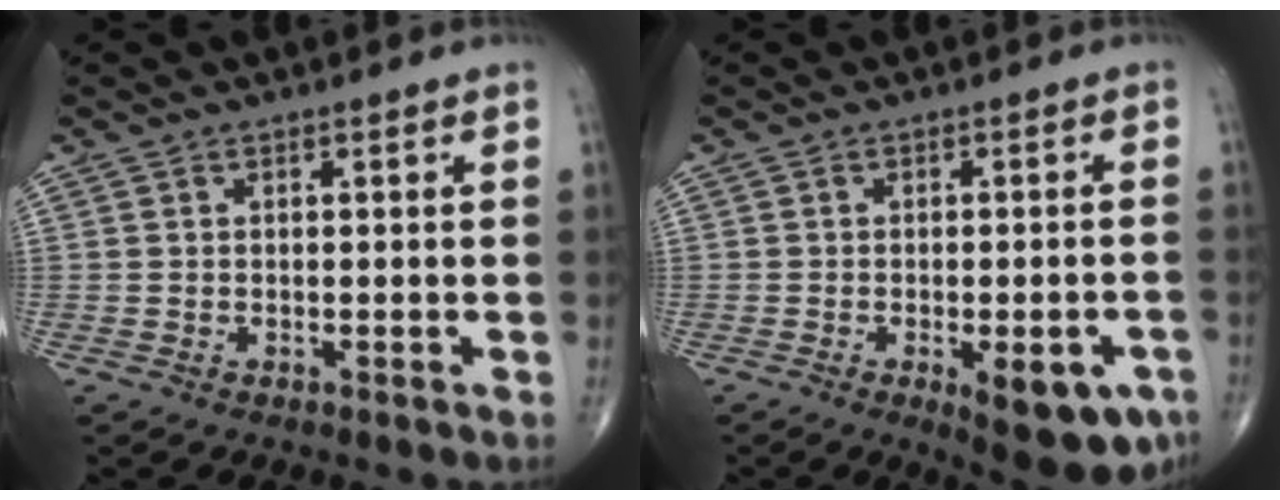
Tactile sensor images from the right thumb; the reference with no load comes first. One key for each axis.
{"total": 11.1, "fx": -4.9, "fy": 4.2, "fz": 9.1, "tx": -0.095, "ty": 0.007, "tz": -0.054}